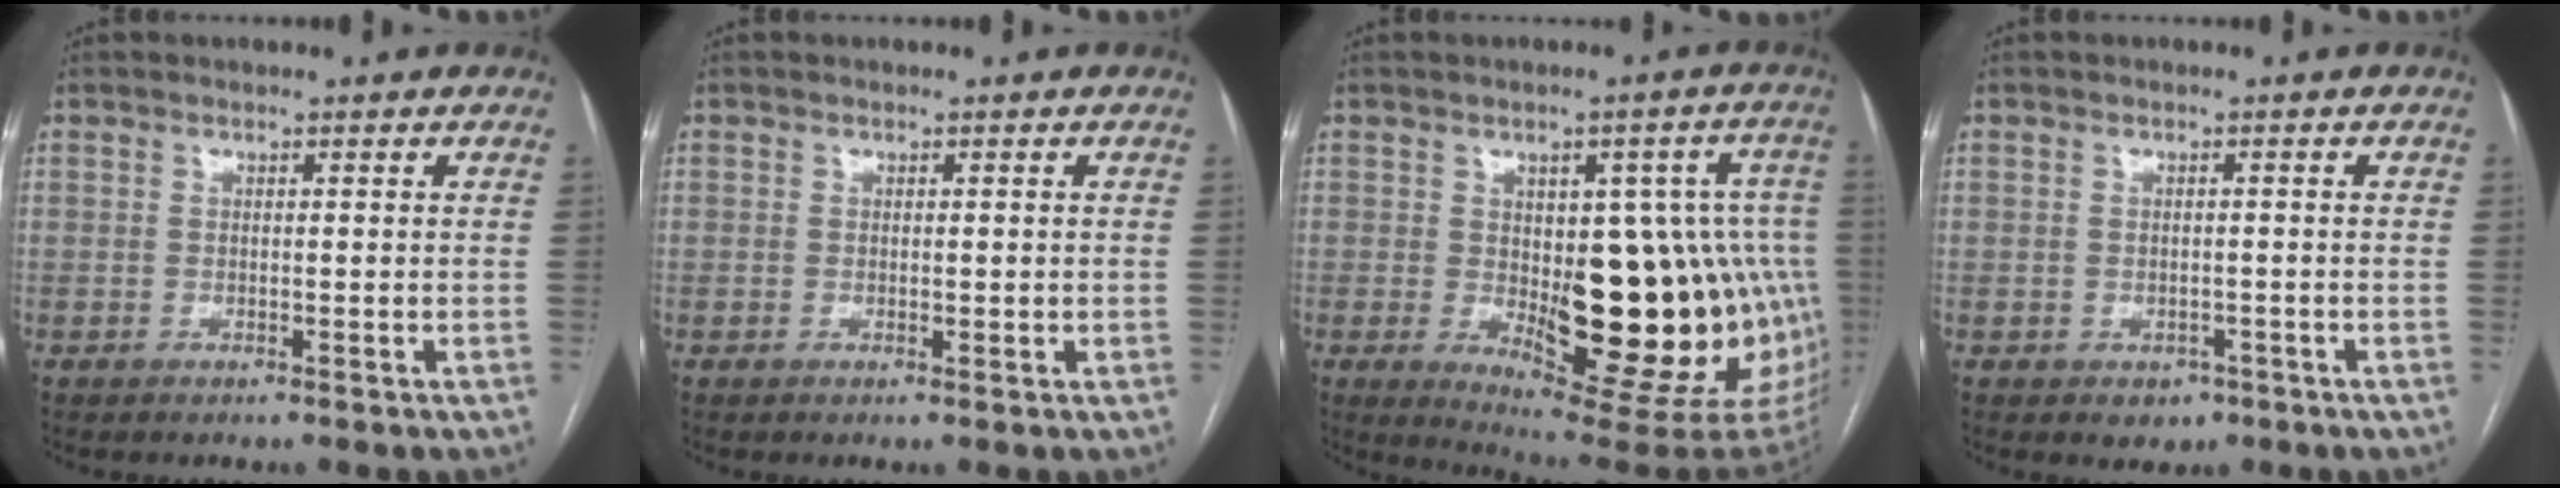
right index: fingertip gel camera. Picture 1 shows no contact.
{"total": 1.0, "force": [0.1, 0.6, 0.8], "torque": [-0.010, -0.002, 0.002]}
{"total": 23.8, "force": [-3.0, 8.8, 21.9], "torque": [-0.208, 0.017, -0.014]}
{"total": 2.6, "force": [-1.3, 2.0, 0.9], "torque": [-0.004, 0.004, -0.009]}